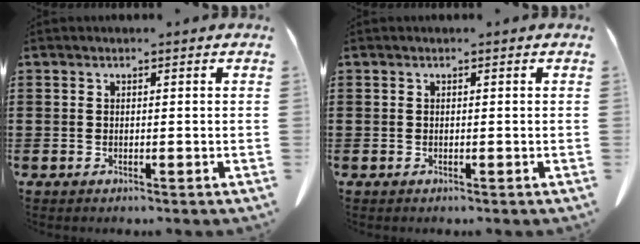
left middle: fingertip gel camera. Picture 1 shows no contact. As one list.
[{"total": 0.0}]